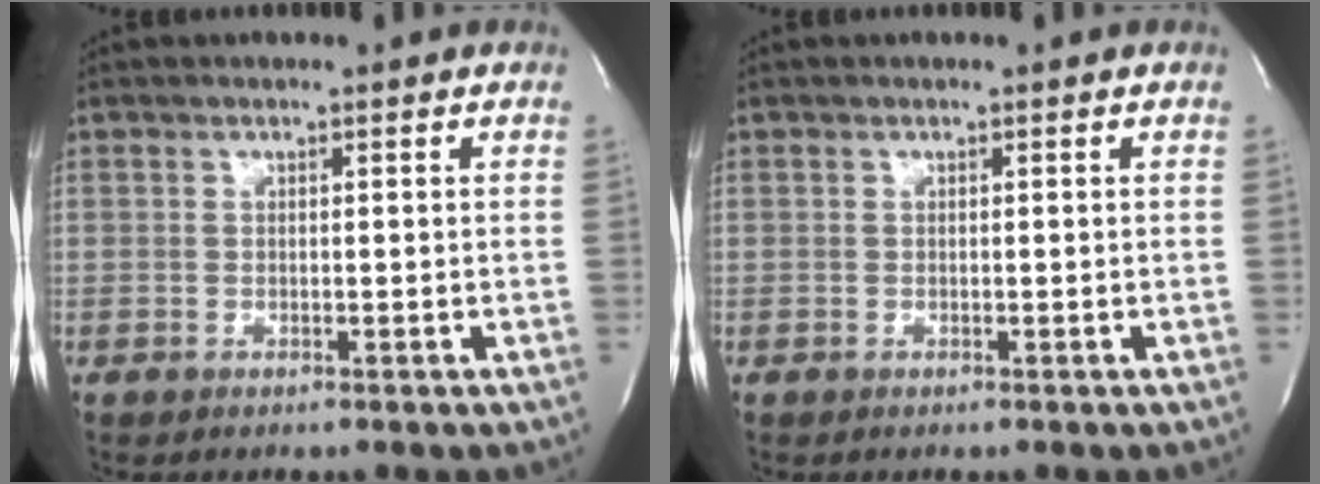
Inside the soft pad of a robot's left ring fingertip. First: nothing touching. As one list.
[{"total": 0.0}]